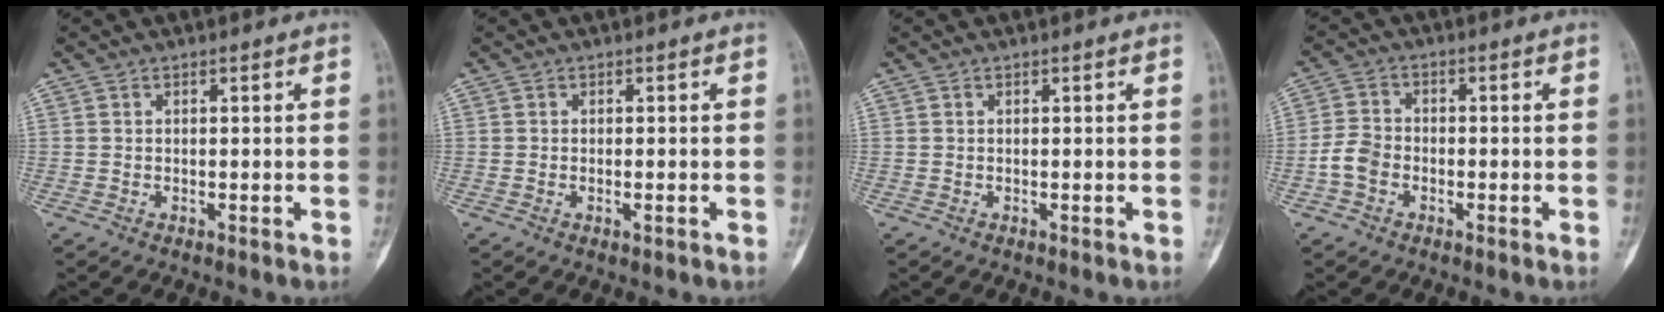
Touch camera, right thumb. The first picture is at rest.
{"total": 1.0, "force": [-0.3, 0.3, 0.9], "torque": [-0.017, 0.000, -0.003]}
{"total": 0.0}
{"total": 4.6, "force": [-1.8, 3.3, 2.6], "torque": [-0.048, 0.015, -0.040]}